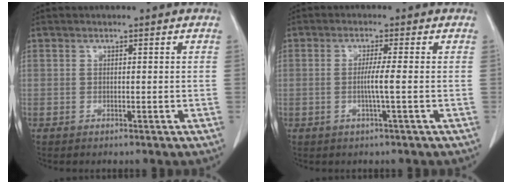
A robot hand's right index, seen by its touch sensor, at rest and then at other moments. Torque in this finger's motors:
{"motor_torque": [-0.11, 0.15, 0.06, 0.01]}